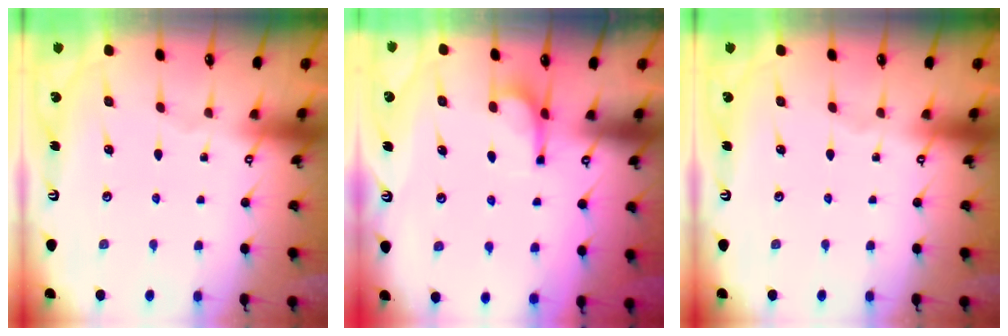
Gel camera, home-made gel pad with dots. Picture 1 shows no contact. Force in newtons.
{"total": 3.6, "press": 3.5, "slide": 0.7}
{"total": 0.0}